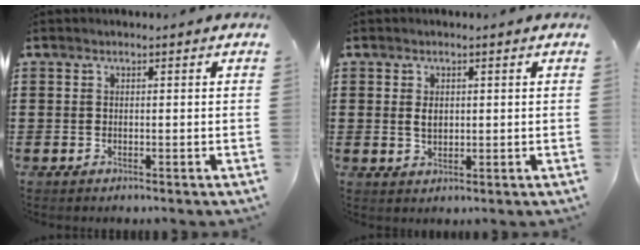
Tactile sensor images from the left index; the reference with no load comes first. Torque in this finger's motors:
{"motor_torque": [0.74, 0.47, 0.28, 0.07]}